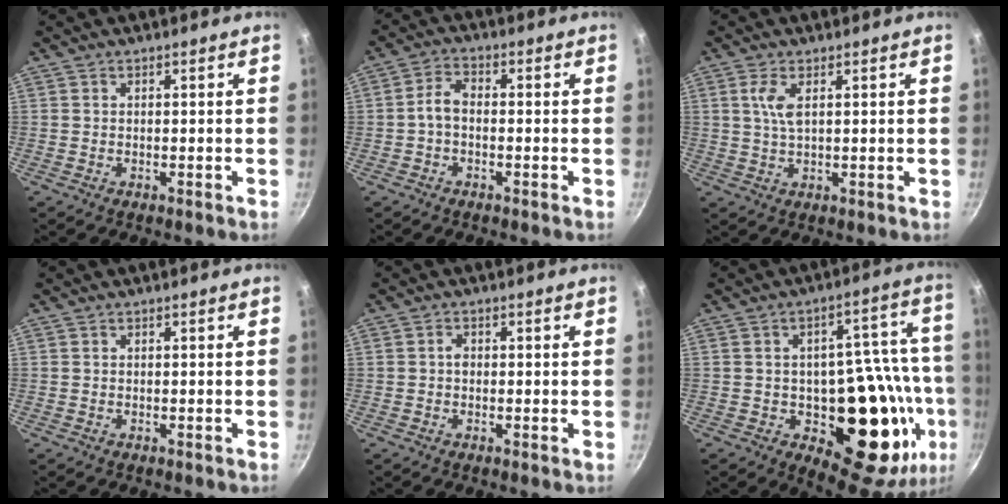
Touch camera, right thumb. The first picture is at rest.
{"total": 3.7, "force": [-1.0, 2.2, 2.8], "torque": [-0.055, 0.023, -0.028]}
{"total": 3.8, "force": [1.3, 1.3, 3.3], "torque": [-0.071, -0.002, 0.028]}
{"total": 0.0}
{"total": 1.3, "force": [-0.1, 1.0, 0.9], "torque": [-0.014, 0.004, -0.004]}
{"total": 26.6, "force": [-6.2, 14.0, 21.8], "torque": [-0.208, 0.003, -0.075]}